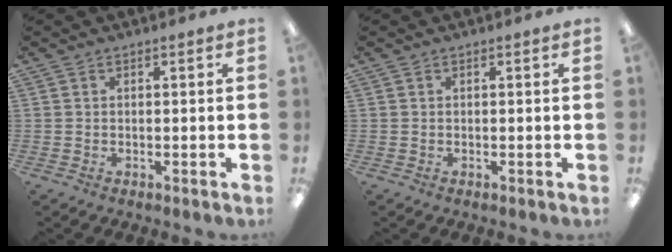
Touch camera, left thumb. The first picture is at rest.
{"total": 0.0}